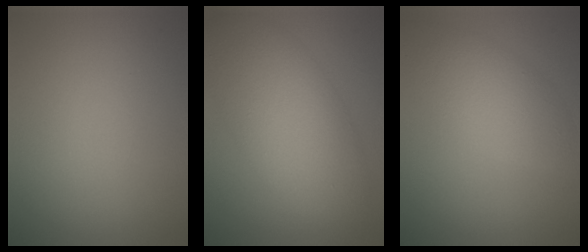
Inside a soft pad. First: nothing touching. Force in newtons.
{"total": 8.3, "press": 8.2, "slide": 0.3}
{"total": 4.2, "press": 4.2, "slide": 0.1}